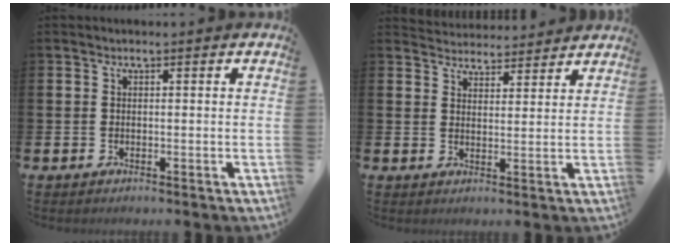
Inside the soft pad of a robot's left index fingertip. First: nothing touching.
{"total": 3.9, "force": [3.9, 0.7, -0.4], "torque": [0.002, -0.027, 0.069]}